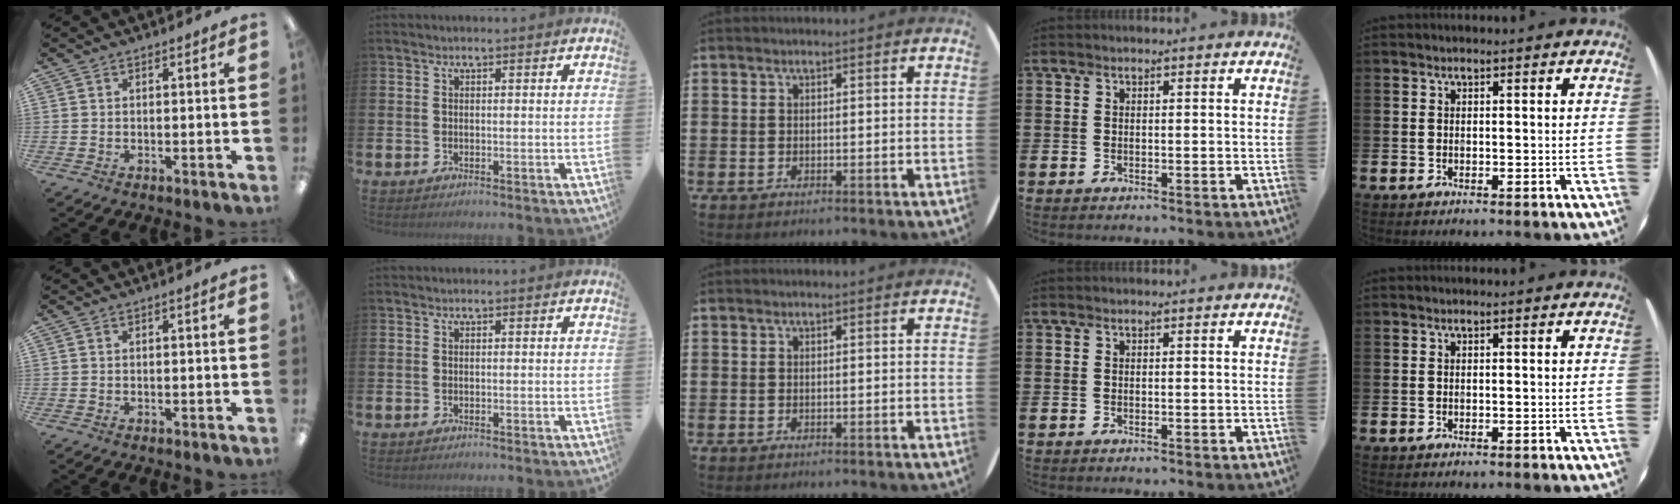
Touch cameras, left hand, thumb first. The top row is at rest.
{}